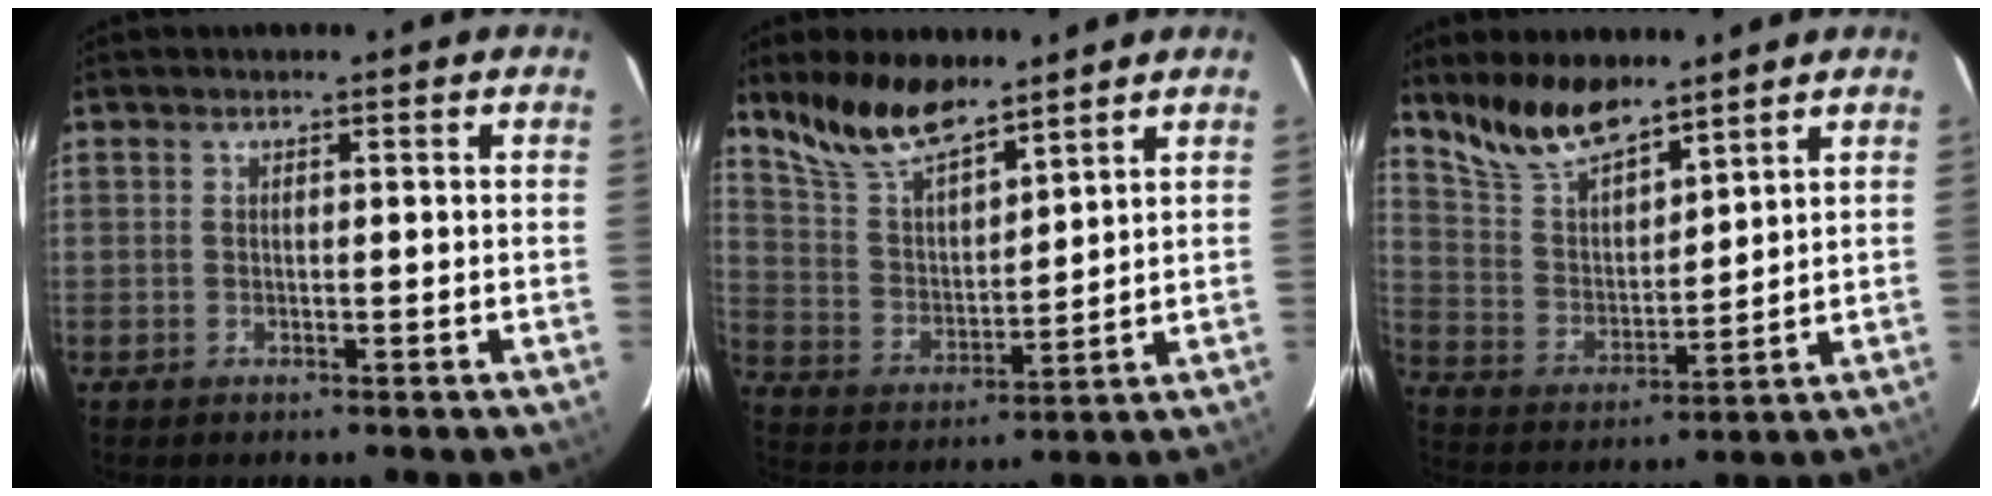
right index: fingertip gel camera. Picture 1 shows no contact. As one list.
[{"total": 12.6, "force": [10.1, 3.9, 6.4], "torque": [-0.126, 0.016, 0.203]}, {"total": 12.4, "force": [10.1, 4.0, 5.9], "torque": [-0.118, 0.014, 0.203]}]